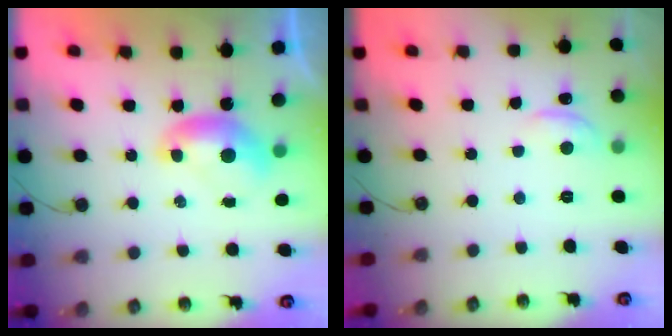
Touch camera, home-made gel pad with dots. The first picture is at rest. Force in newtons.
{"total": 1.6, "press": 1.3, "slide": 0.8}